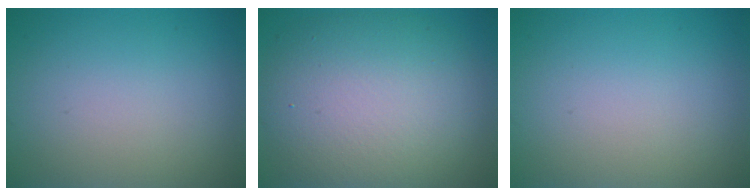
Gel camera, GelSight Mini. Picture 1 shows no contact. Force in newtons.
{"total": 10.5, "press": 10.5, "slide": 0.9}
{"total": 0.0}